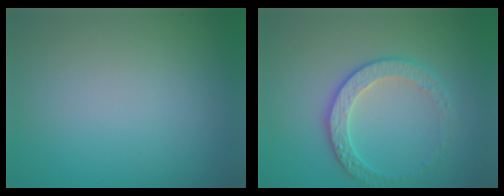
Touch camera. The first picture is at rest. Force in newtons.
{"total": 2.8, "press": 2.4, "slide": 1.4}